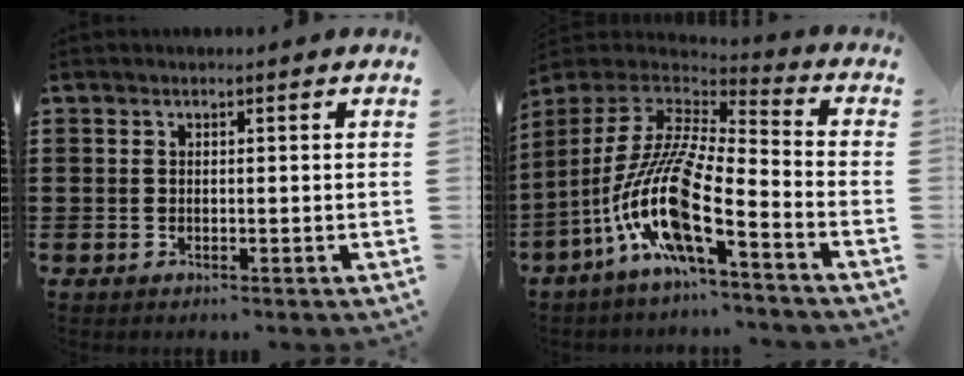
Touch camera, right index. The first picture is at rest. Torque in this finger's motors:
{"motor_torque": [2.14, 0.00, 1.05, 0.21]}